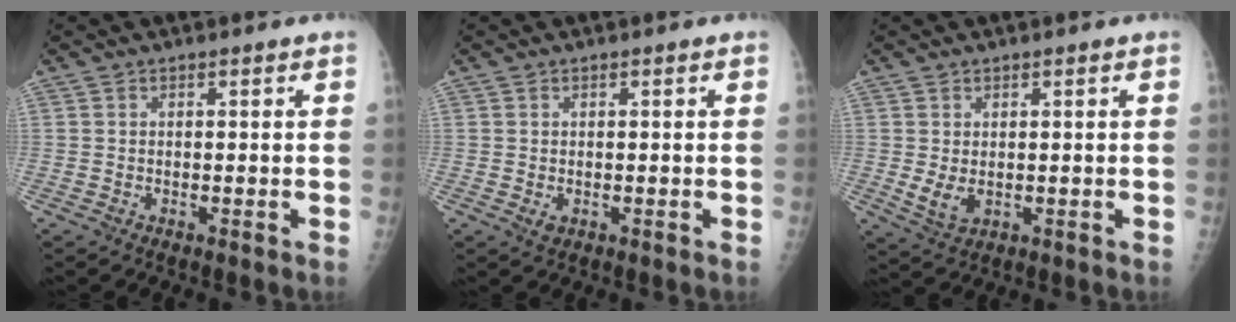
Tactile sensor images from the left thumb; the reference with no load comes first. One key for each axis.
{"total": 1.6, "fx": 0.1, "fy": 1.0, "fz": 1.3, "tx": -0.018, "ty": -0.003, "tz": 0.006}
{"total": 4.2, "fx": 0.4, "fy": 2.5, "fz": 3.3, "tx": -0.054, "ty": -0.010, "tz": 0.017}